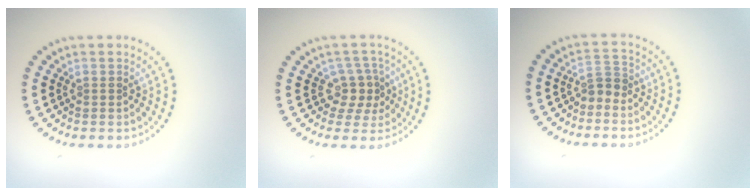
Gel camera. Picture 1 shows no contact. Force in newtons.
{"total": 2.6, "press": 2.0, "slide": 1.6}
{"total": 1.6, "press": 1.3, "slide": 0.9}